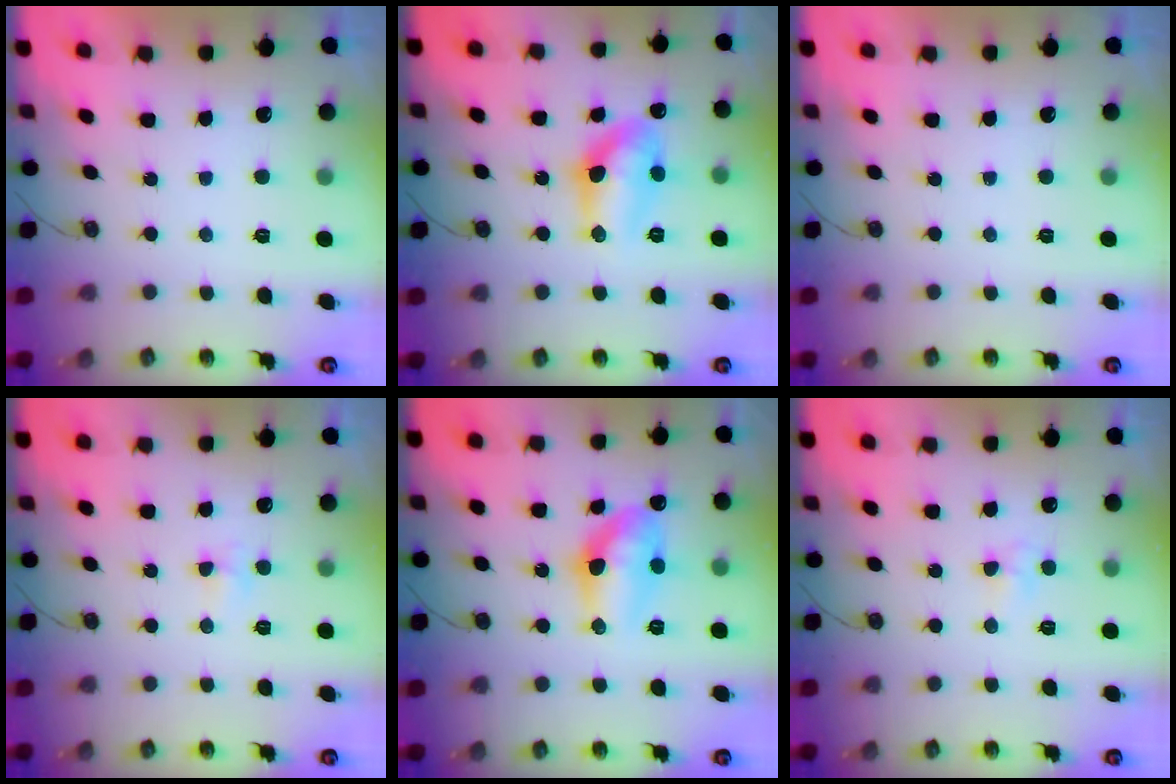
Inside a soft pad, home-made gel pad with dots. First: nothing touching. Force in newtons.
{"total": 11.1, "press": 11.1, "slide": 0.9}
{"total": 0.0}
{"total": 2.8, "press": 2.7, "slide": 0.5}
{"total": 12.0, "press": 11.9, "slide": 1.5}
{"total": 3.2, "press": 3.2, "slide": 0.3}